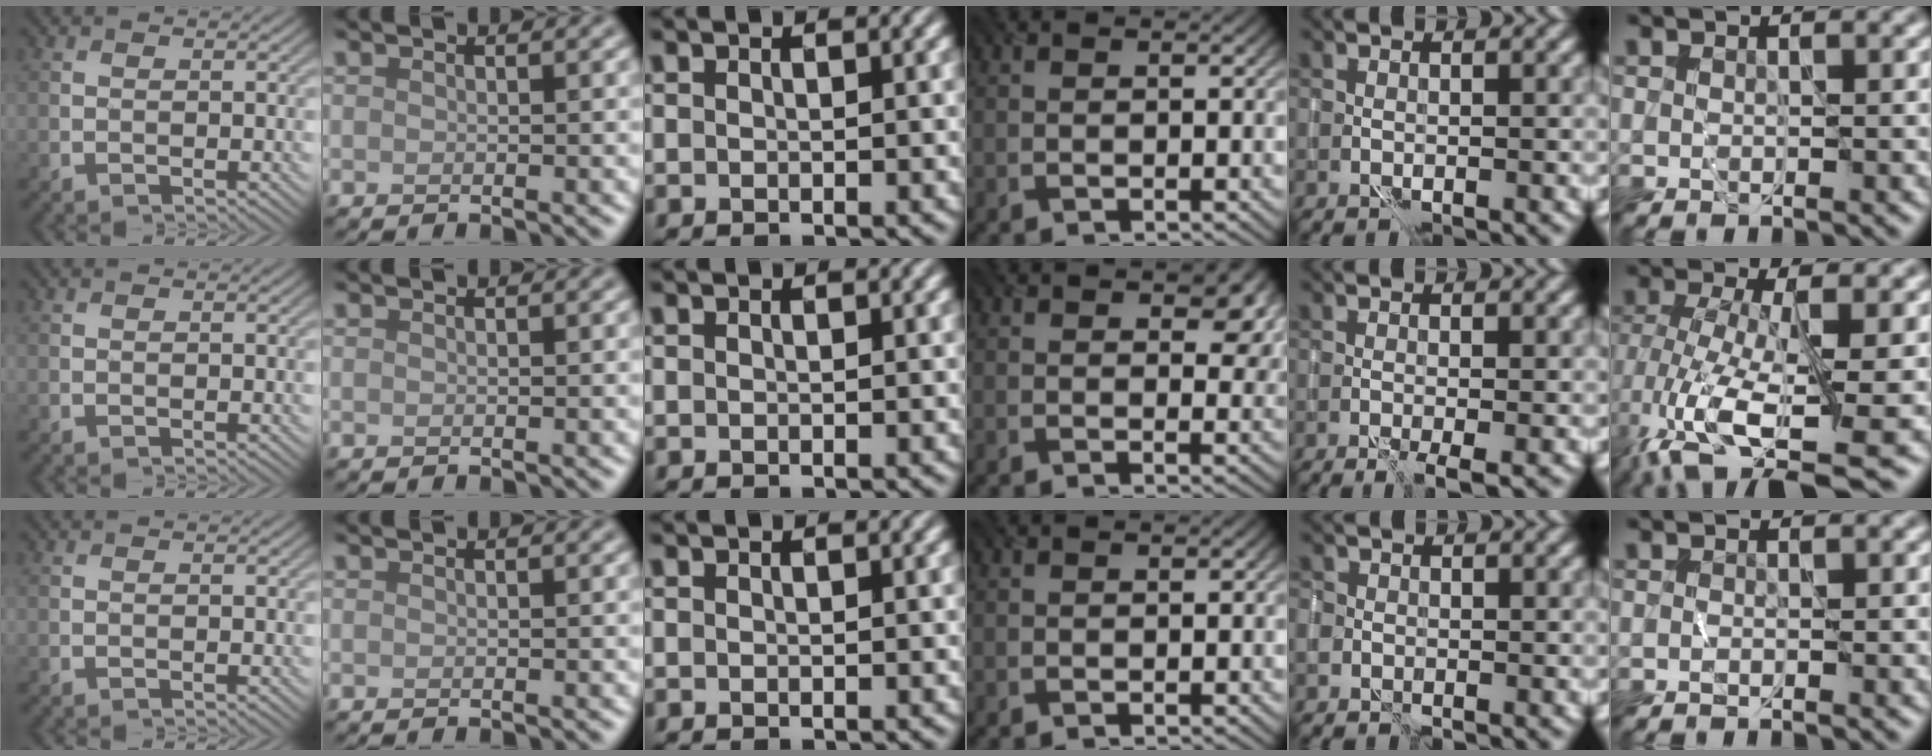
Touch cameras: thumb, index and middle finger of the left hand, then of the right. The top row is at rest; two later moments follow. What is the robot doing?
{"motion": "wrap", "object": "plastic wrap"}